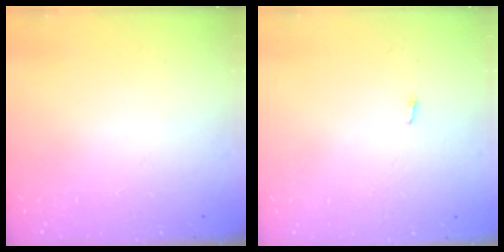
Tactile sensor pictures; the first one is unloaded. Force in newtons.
{"total": 2.8, "press": 1.8, "slide": 2.2}